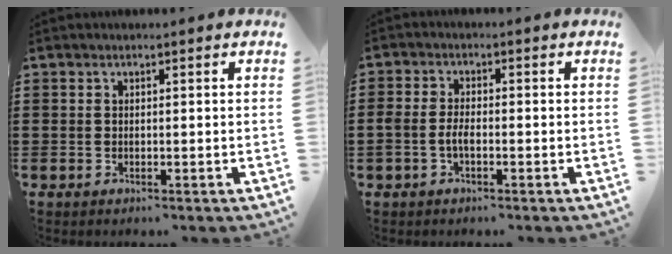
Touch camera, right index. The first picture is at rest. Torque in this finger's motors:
{"motor_torque": [0.20, 0.04, 0.12, 0.08]}